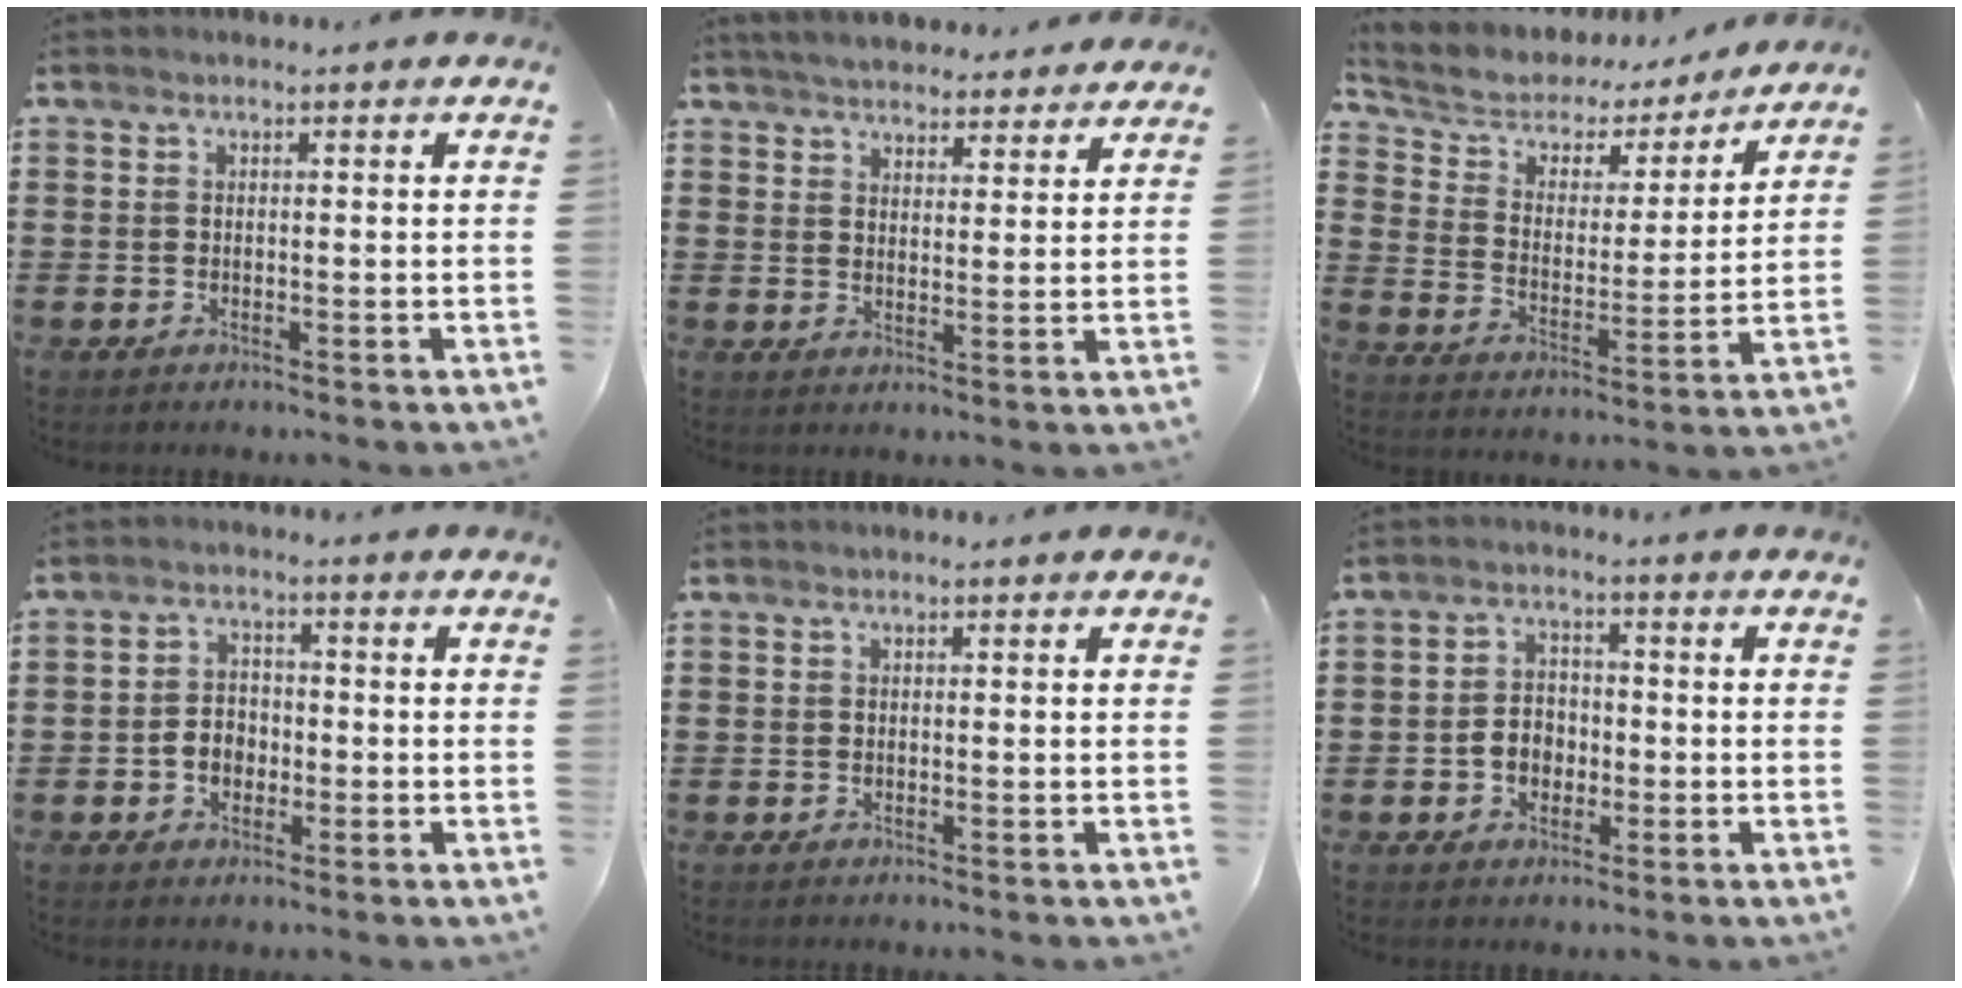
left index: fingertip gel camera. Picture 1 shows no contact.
{"total": 4.5, "force": [4.4, 0.6, 0.6], "torque": [-0.027, -0.013, 0.079]}
{"total": 4.8, "force": [3.8, 2.8, 0.8], "torque": [-0.048, -0.023, 0.058]}
{"total": 3.6, "force": [-1.1, 2.8, 2.0], "torque": [-0.044, 0.006, -0.023]}
{"total": 0.0}
{"total": 3.9, "force": [-1.1, 3.1, 2.2], "torque": [-0.048, 0.007, -0.024]}